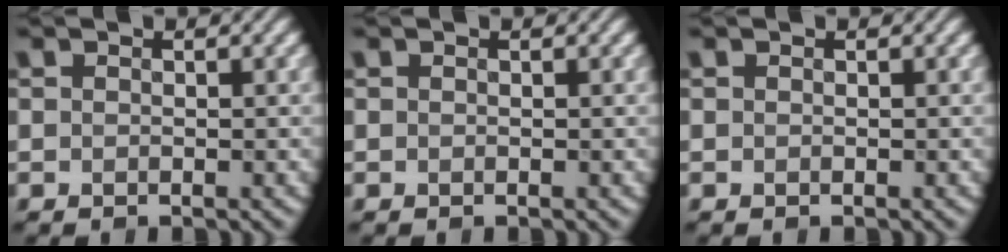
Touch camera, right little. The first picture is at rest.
{"total": 0.0}
{"total": 0.0}